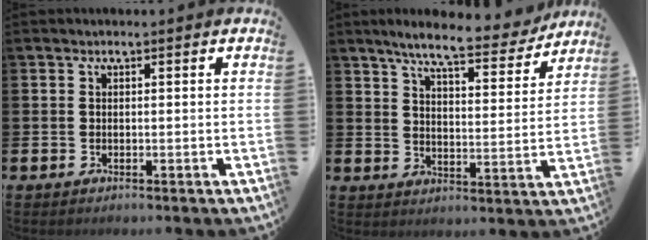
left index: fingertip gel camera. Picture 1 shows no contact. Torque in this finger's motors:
{"motor_torque": [1.21, -0.91, 0.67, 0.19]}